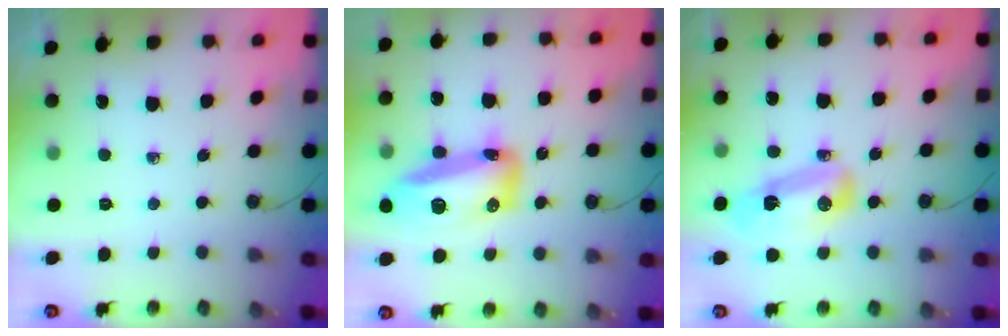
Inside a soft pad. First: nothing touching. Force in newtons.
{"total": 16.0, "press": 15.9, "slide": 1.3}
{"total": 9.2, "press": 9.2, "slide": 0.6}